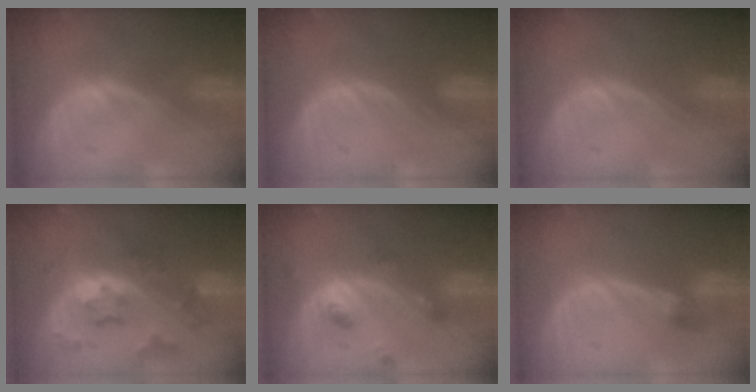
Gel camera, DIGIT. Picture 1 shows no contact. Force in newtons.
{"total": 1.0, "press": 0.9, "slide": 0.3}
{"total": 0.0}
{"total": 7.2, "press": 6.5, "slide": 3.1}
{"total": 4.6, "press": 4.1, "slide": 2.1}
{"total": 2.9, "press": 2.6, "slide": 1.2}